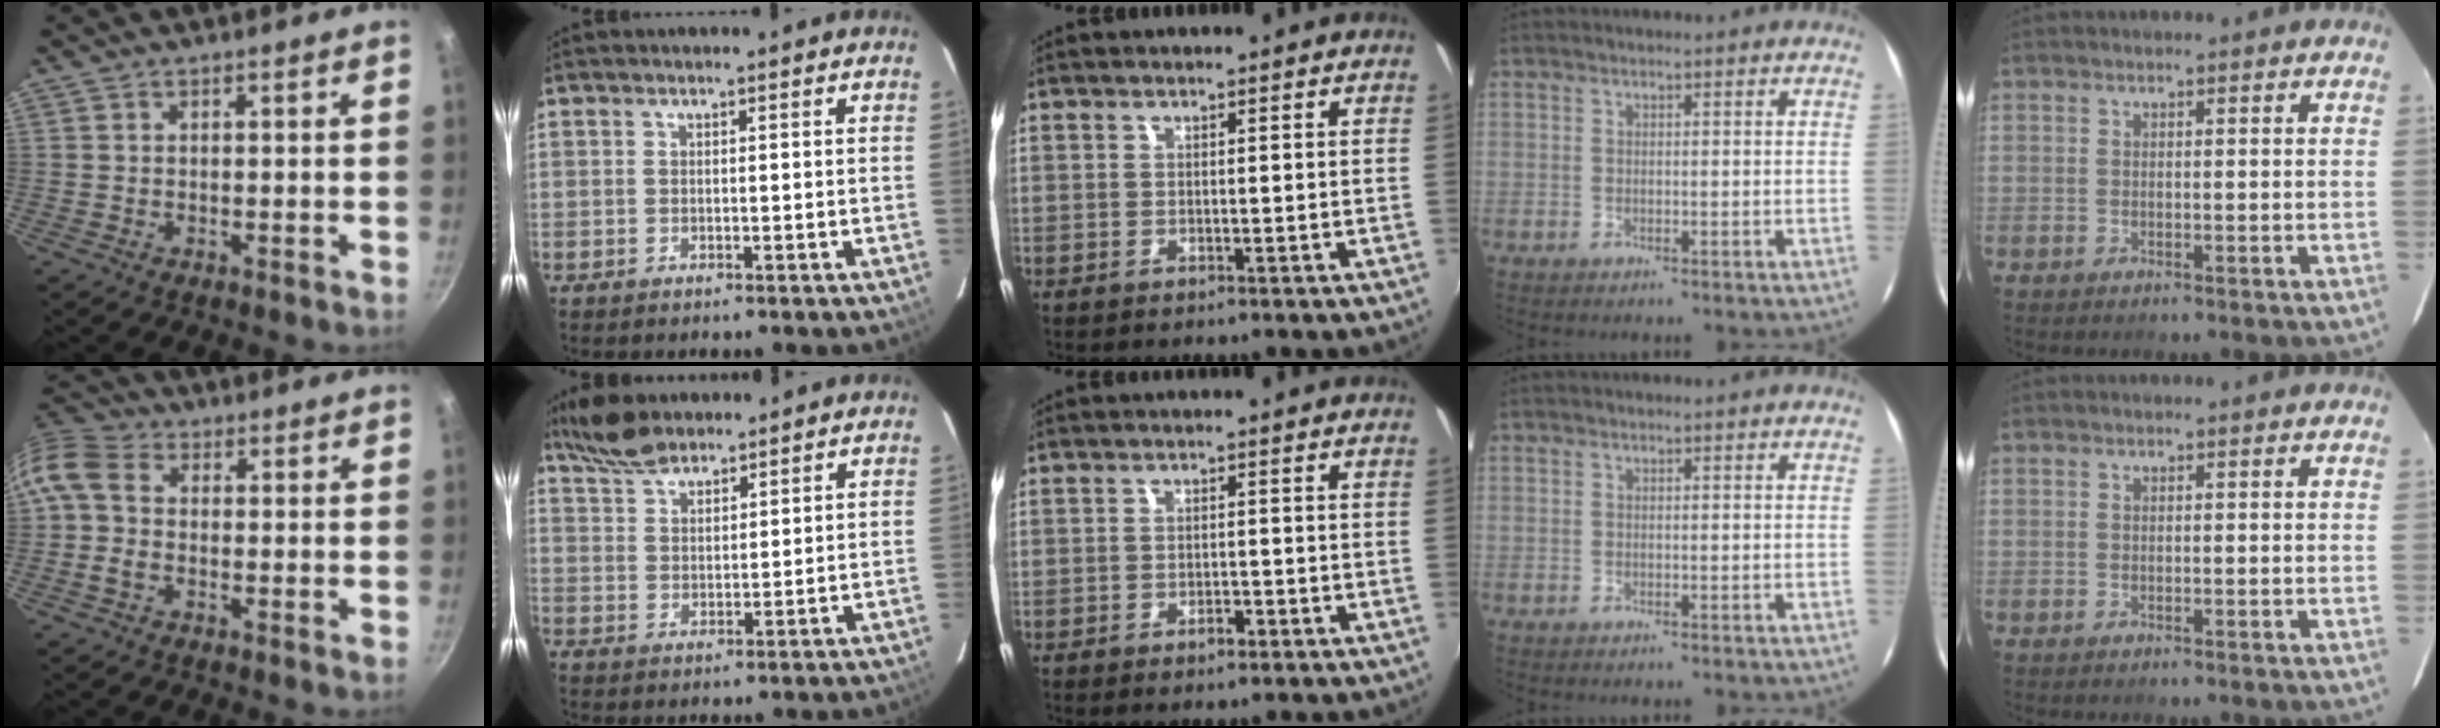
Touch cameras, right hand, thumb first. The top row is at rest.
{"thumb": {"total": 9.2, "force": [-0.1, 6.6, 6.3], "torque": [-0.136, 0.025, -0.020]}, "index": {"total": 7.7, "force": [6.4, 2.7, 3.2], "torque": [-0.070, 0.021, 0.122]}, "middle": {"total": 2.1, "force": [-1.5, 0.8, 1.2], "torque": [-0.023, 0.000, -0.022]}}